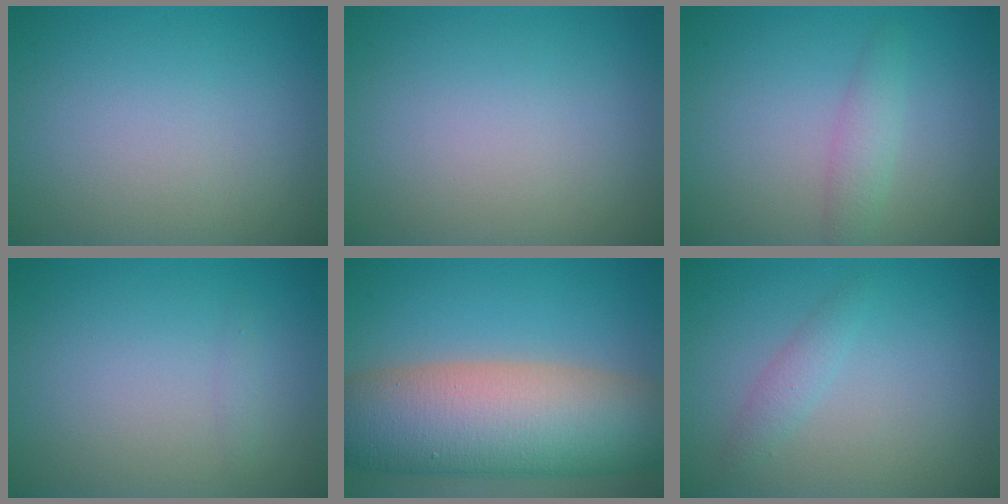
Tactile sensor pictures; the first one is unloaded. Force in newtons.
{"total": 0.0}
{"total": 1.8, "press": 1.8, "slide": 0.1}
{"total": 0.6, "press": 0.6, "slide": 0.1}
{"total": 13.4, "press": 13.4, "slide": 0.6}
{"total": 1.4, "press": 1.4, "slide": 0.0}